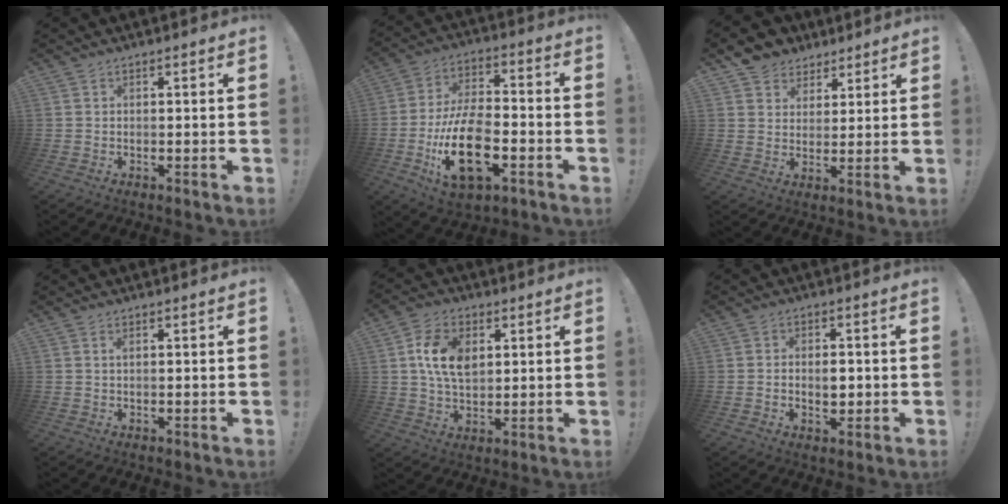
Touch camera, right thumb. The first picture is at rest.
{"total": 19.8, "force": [-6.4, 10.8, 15.3], "torque": [-0.283, 0.030, -0.102]}
{"total": 7.6, "force": [4.9, 5.8, 0.8], "torque": [-0.017, -0.031, 0.100]}
{"total": 0.6, "force": [0.3, 0.2, 0.6], "torque": [-0.006, 0.000, 0.003]}
{"total": 11.8, "force": [3.3, 7.9, 8.2], "torque": [-0.144, 0.004, 0.060]}
{"total": 4.7, "force": [-0.6, 3.4, 3.2], "torque": [-0.034, 0.003, -0.013]}